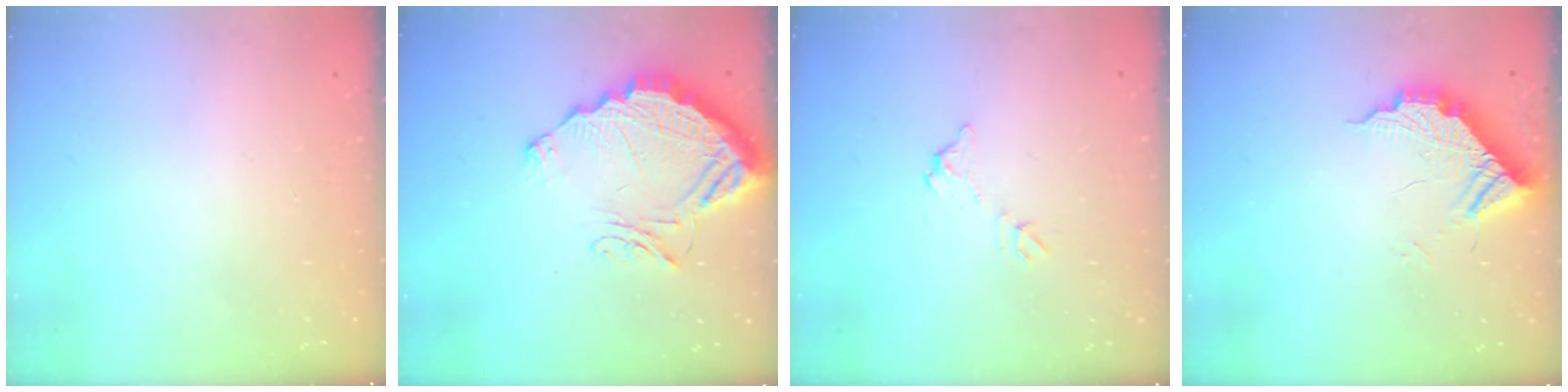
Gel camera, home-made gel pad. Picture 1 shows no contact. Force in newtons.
{"total": 13.9, "press": 13.8, "slide": 1.0}
{"total": 5.6, "press": 5.6, "slide": 0.3}
{"total": 10.8, "press": 10.8, "slide": 0.3}